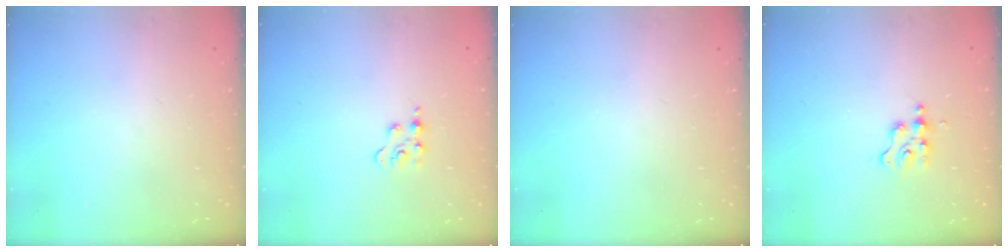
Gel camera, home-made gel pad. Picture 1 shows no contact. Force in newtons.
{"total": 2.9, "press": 2.9, "slide": 0.4}
{"total": 0.0}
{"total": 2.9, "press": 2.9, "slide": 0.4}